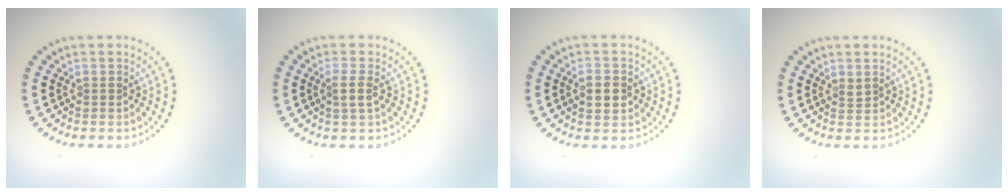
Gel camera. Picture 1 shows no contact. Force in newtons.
{"total": 1.4, "press": 1.2, "slide": 0.8}
{"total": 2.8, "press": 2.8, "slide": 0.0}
{"total": 0.6, "press": 0.5, "slide": 0.3}